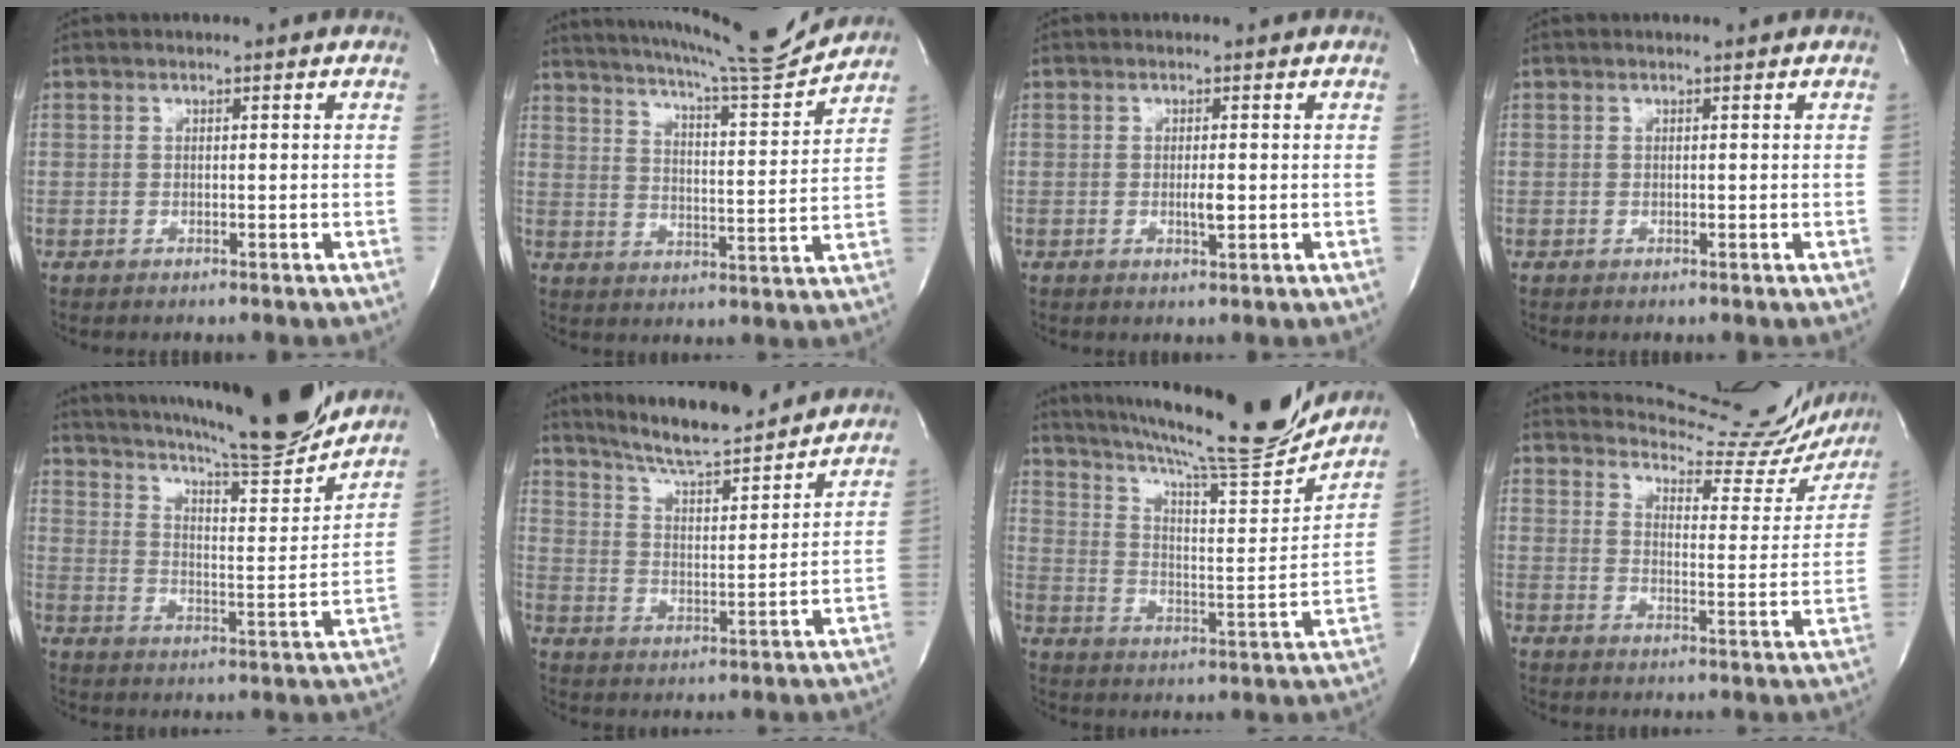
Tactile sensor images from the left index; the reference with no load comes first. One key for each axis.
{"total": 15.1, "fx": 14.2, "fy": -0.9, "fz": 5.2, "tx": -0.089, "ty": -0.041, "tz": 0.199}
{"total": 1.6, "fx": -0.5, "fy": 0.3, "fz": 1.5, "tx": -0.031, "ty": -0.007, "tz": -0.006}
{"total": 0.0}
{"total": 21.0, "fx": 18.5, "fy": 1.5, "fz": 9.8, "tx": -0.167, "ty": -0.036, "tz": 0.260}
{"total": 15.0, "fx": 13.7, "fy": 1.3, "fz": 5.8, "tx": -0.101, "ty": -0.005, "tz": 0.214}
{"total": 21.2, "fx": 18.9, "fy": 1.3, "fz": 9.6, "tx": -0.163, "ty": -0.036, "tz": 0.272}
{"total": 16.2, "fx": 16.0, "fy": 2.1, "fz": 1.7, "tx": -0.016, "ty": -0.079, "tz": 0.182}